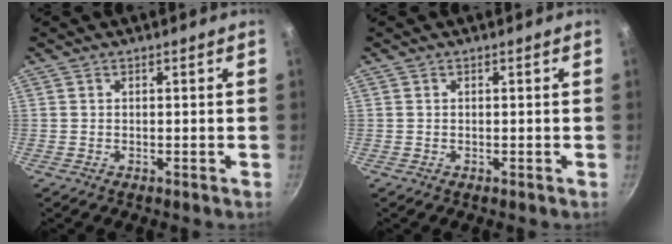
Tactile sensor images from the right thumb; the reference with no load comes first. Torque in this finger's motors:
{"motor_torque": [-0.13, 0.14, 0.20, 0.08, 0.03]}